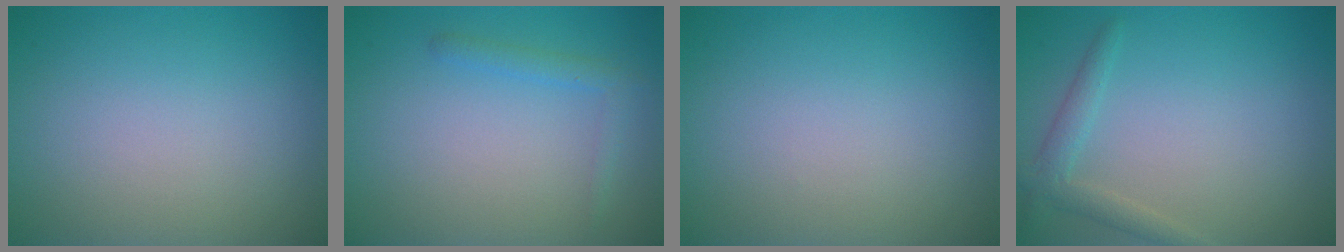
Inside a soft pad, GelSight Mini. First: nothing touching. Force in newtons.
{"total": 1.5, "press": 1.5, "slide": 0.1}
{"total": 0.0}
{"total": 2.0, "press": 2.0, "slide": 0.1}